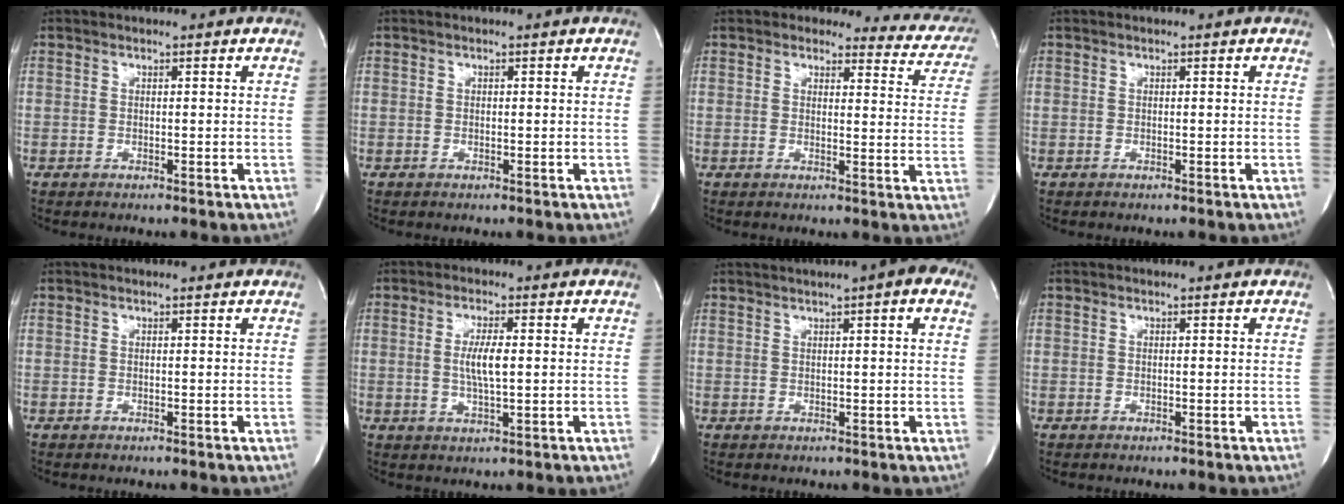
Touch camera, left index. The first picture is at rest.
{"total": 0.0}
{"total": 10.9, "force": [10.0, 4.2, 1.2], "torque": [0.031, -0.048, 0.067]}
{"total": 0.0}
{"total": 0.0}
{"total": 4.5, "force": [0.2, 0.7, 4.5], "torque": [-0.086, -0.005, 0.001]}
{"total": 6.7, "force": [4.0, 0.7, 5.3], "torque": [-0.072, 0.024, 0.047]}
{"total": 0.0}